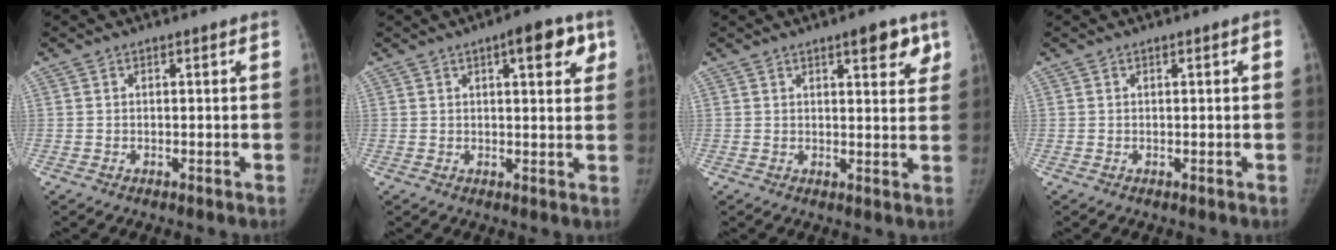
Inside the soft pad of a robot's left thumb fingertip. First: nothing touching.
{"total": 7.6, "force": [3.4, 2.6, 6.2], "torque": [-0.057, -0.007, 0.040]}
{"total": 6.3, "force": [3.6, 2.2, 4.7], "torque": [-0.038, -0.015, 0.044]}
{"total": 0.6, "force": [0.0, 0.2, 0.6], "torque": [-0.008, 0.003, -0.001]}